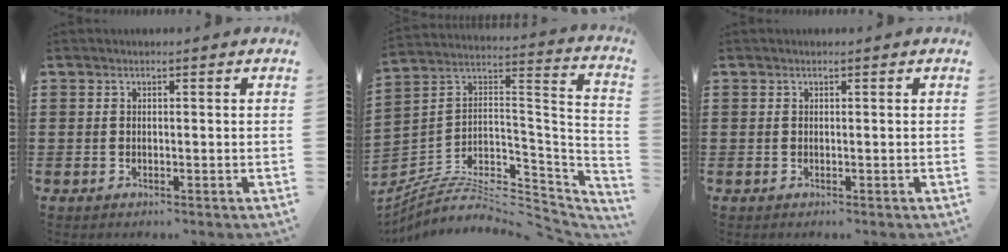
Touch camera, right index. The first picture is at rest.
{"total": 6.5, "force": [-4.9, 2.6, 3.4], "torque": [-0.071, -0.013, -0.095]}
{"total": 0.0}